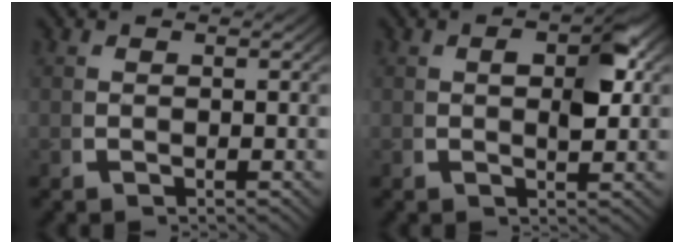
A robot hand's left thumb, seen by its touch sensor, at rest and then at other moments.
{"total": 3.6, "force": [0.8, 0.6, 3.5], "torque": [-0.036, 0.014, 0.009]}